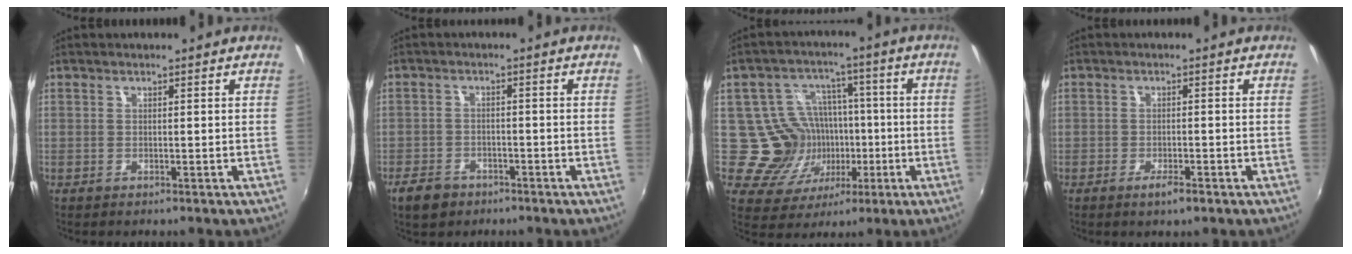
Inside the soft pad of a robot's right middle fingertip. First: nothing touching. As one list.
[{"total": 5.4, "force": [-3.7, 3.4, 2.0], "torque": [-0.061, 0.002, -0.059]}, {"total": 12.7, "force": [-1.4, 12.0, 3.7], "torque": [-0.084, 0.006, -0.002]}, {"total": 2.5, "force": [-1.6, 0.7, 1.8], "torque": [-0.037, -0.006, -0.030]}]